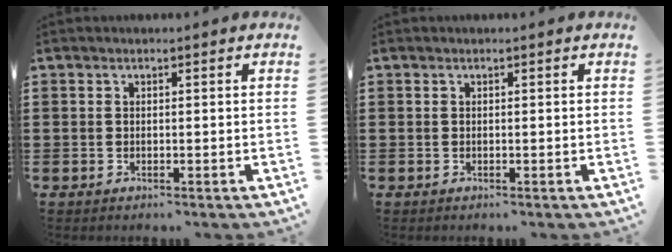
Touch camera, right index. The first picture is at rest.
{"total": 0.0}